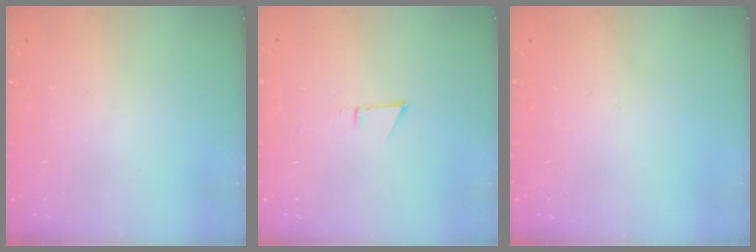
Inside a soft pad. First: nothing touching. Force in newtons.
{"total": 3.0, "press": 2.9, "slide": 0.8}
{"total": 0.0}